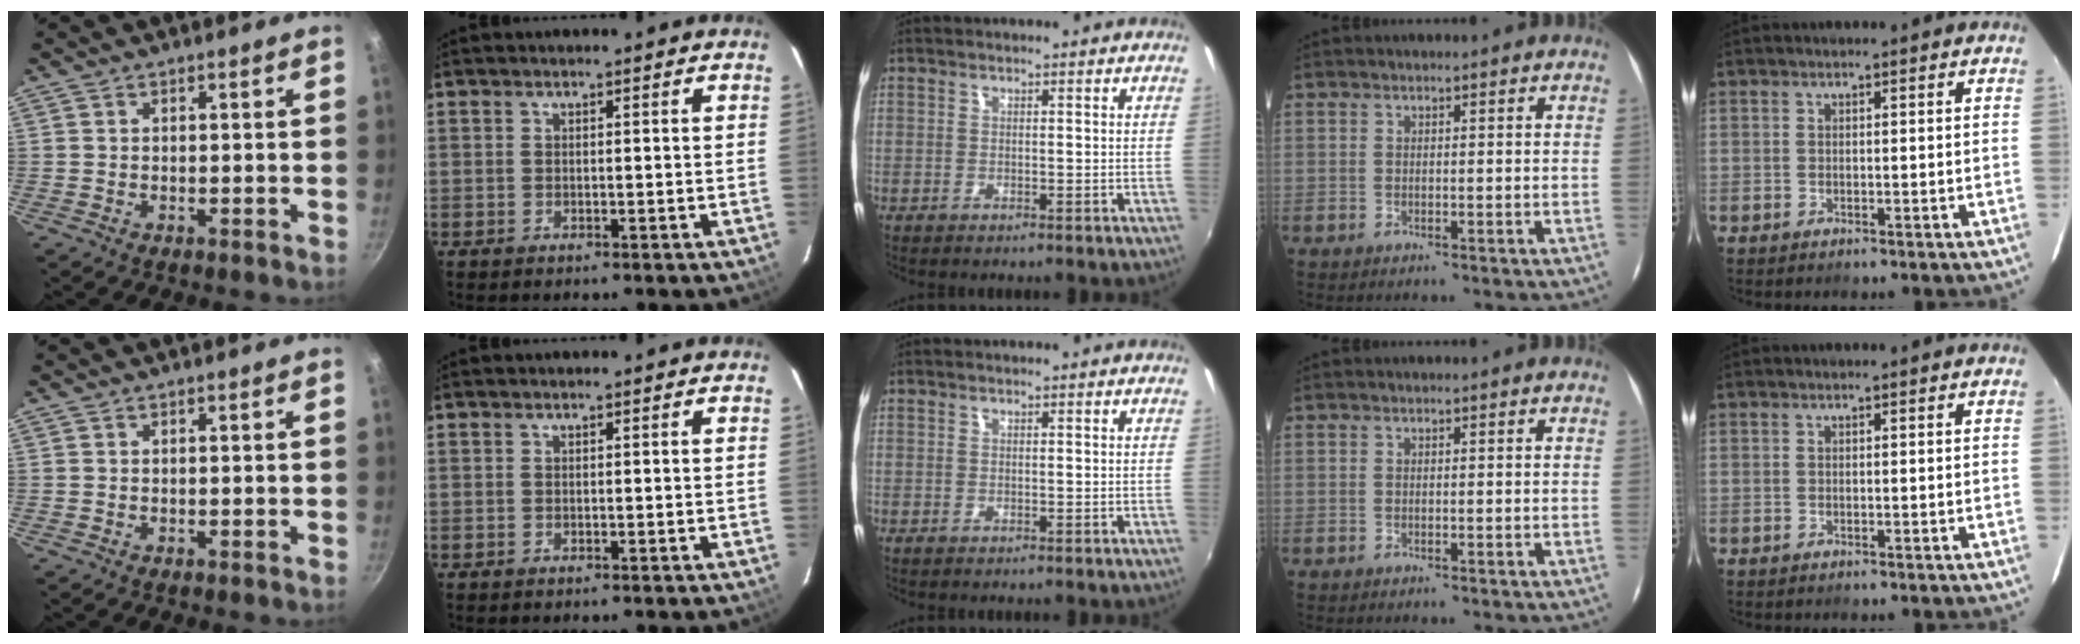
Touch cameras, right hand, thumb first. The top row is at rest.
{}